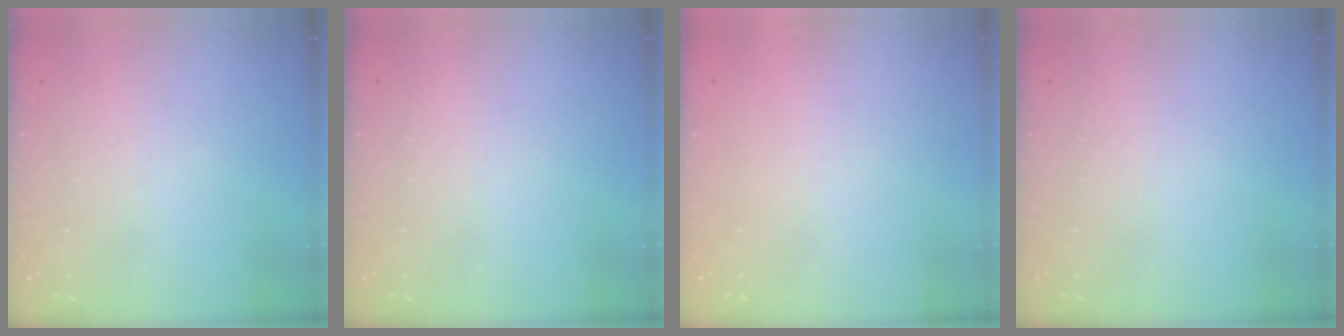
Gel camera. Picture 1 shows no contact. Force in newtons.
{"total": 0.0}
{"total": 0.8, "press": 0.7, "slide": 0.3}
{"total": 0.0}